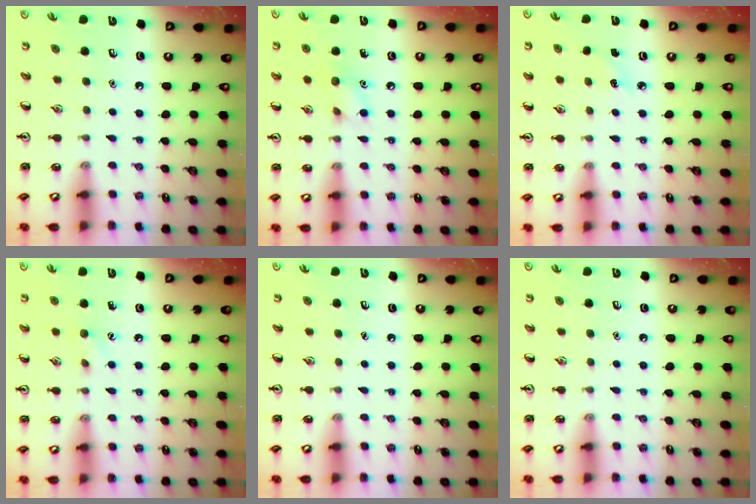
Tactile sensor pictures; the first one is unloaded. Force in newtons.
{"total": 6.8, "press": 6.7, "slide": 1.4}
{"total": 2.8, "press": 2.6, "slide": 1.0}
{"total": 4.2, "press": 4.0, "slide": 1.2}
{"total": 0.0}
{"total": 0.0}